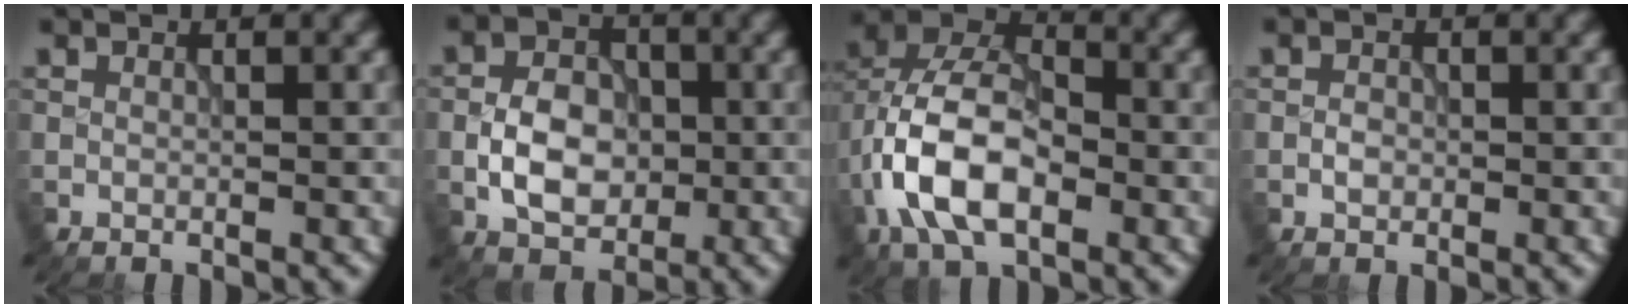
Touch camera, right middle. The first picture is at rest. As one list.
[{"total": 5.3, "force": [-1.0, 3.8, 3.6], "torque": [-0.060, 0.001, -0.019]}, {"total": 9.2, "force": [-2.4, 5.4, 7.0], "torque": [-0.142, 0.013, -0.057]}, {"total": 1.1, "force": [-0.3, 0.8, 0.7], "torque": [-0.012, 0.001, -0.009]}]